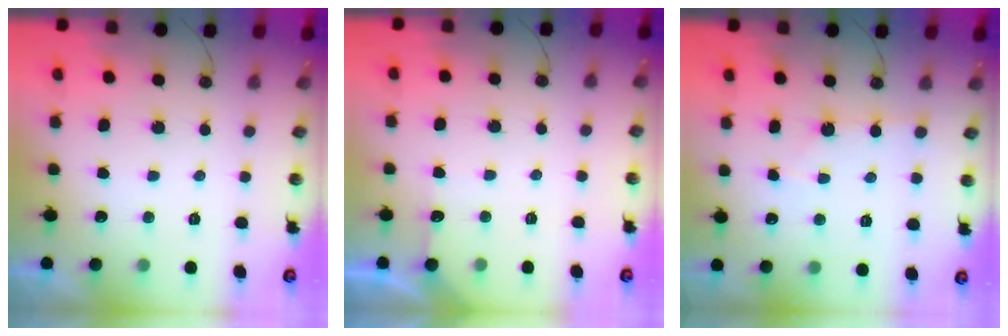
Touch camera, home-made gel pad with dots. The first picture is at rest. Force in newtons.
{"total": 4.1, "press": 4.1, "slide": 0.5}
{"total": 2.6, "press": 2.6, "slide": 0.3}